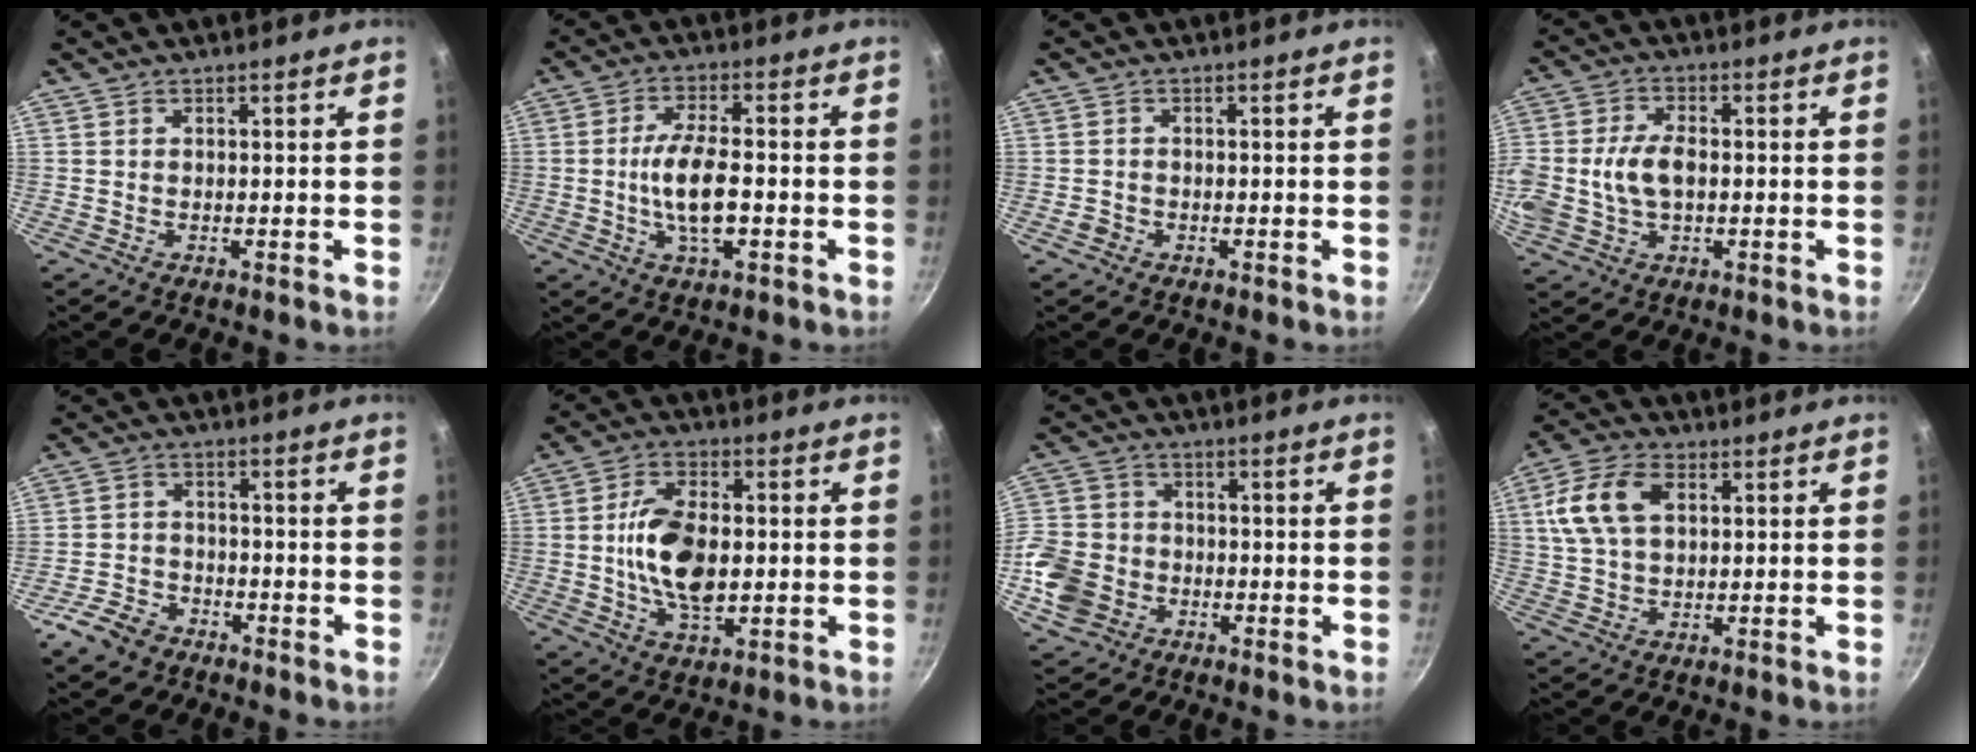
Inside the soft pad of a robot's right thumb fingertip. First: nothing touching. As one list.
[{"total": 8.9, "force": [-1.2, 3.6, 8.0], "torque": [-0.153, 0.008, -0.024]}, {"total": 1.3, "force": [-0.6, 1.1, 0.3], "torque": [-0.001, 0.006, -0.012]}, {"total": 11.9, "force": [-0.4, 7.9, 9.0], "torque": [-0.201, 0.012, 0.001]}, {"total": 6.1, "force": [-4.3, 3.8, 2.2], "torque": [-0.037, 0.020, -0.080]}, {"total": 12.7, "force": [-0.1, 6.9, 10.7], "torque": [-0.186, 0.002, 0.000]}, {"total": 11.1, "force": [-3.7, 9.1, 5.3], "torque": [-0.101, 0.014, -0.071]}, {"total": 10.9, "force": [3.0, 6.7, 8.1], "torque": [-0.162, 0.014, 0.055]}]